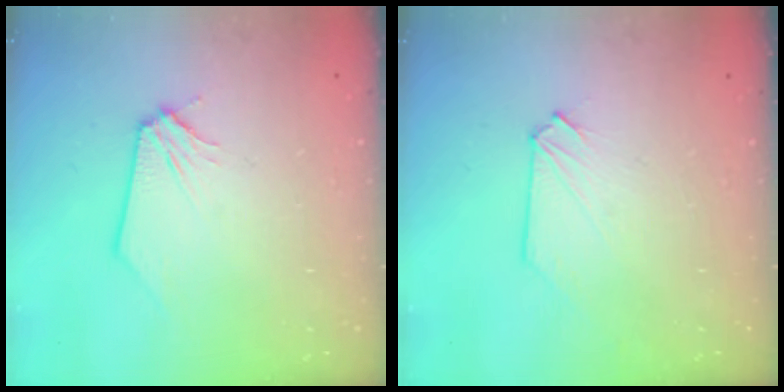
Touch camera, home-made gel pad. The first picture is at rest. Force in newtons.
{"total": 0.0}